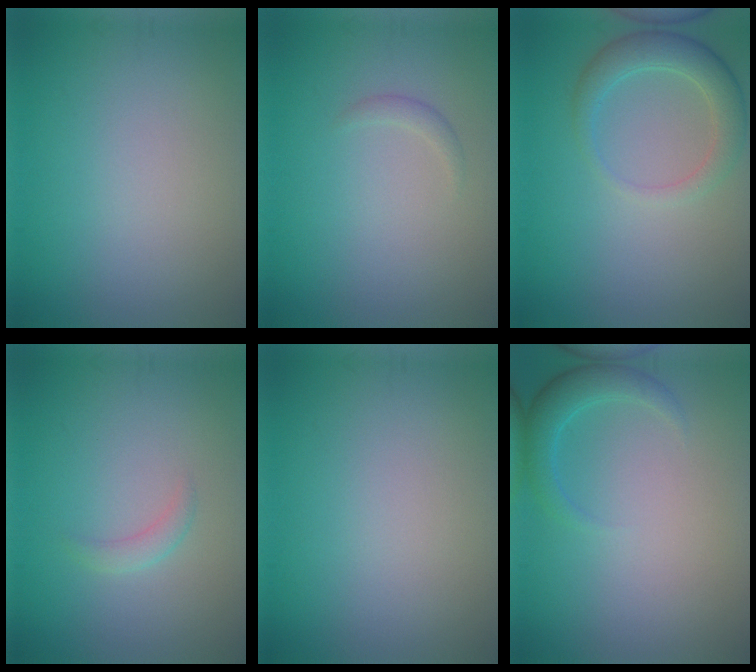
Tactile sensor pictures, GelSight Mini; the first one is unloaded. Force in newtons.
{"total": 0.8, "press": 0.8, "slide": 0.0}
{"total": 3.6, "press": 3.5, "slide": 0.5}
{"total": 1.2, "press": 1.2, "slide": 0.1}
{"total": 0.0}
{"total": 2.4, "press": 2.4, "slide": 0.1}